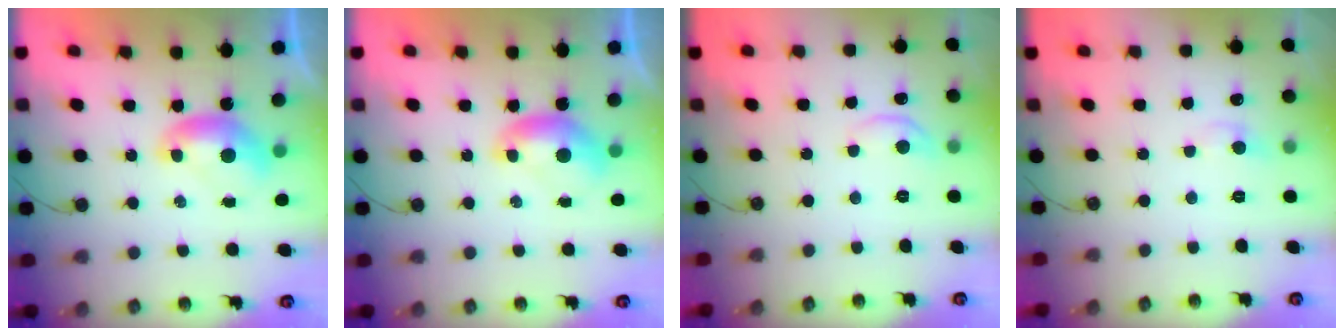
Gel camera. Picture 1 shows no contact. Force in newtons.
{"total": 0.0}
{"total": 2.2, "press": 2.2, "slide": 0.5}
{"total": 2.8, "press": 2.6, "slide": 0.9}